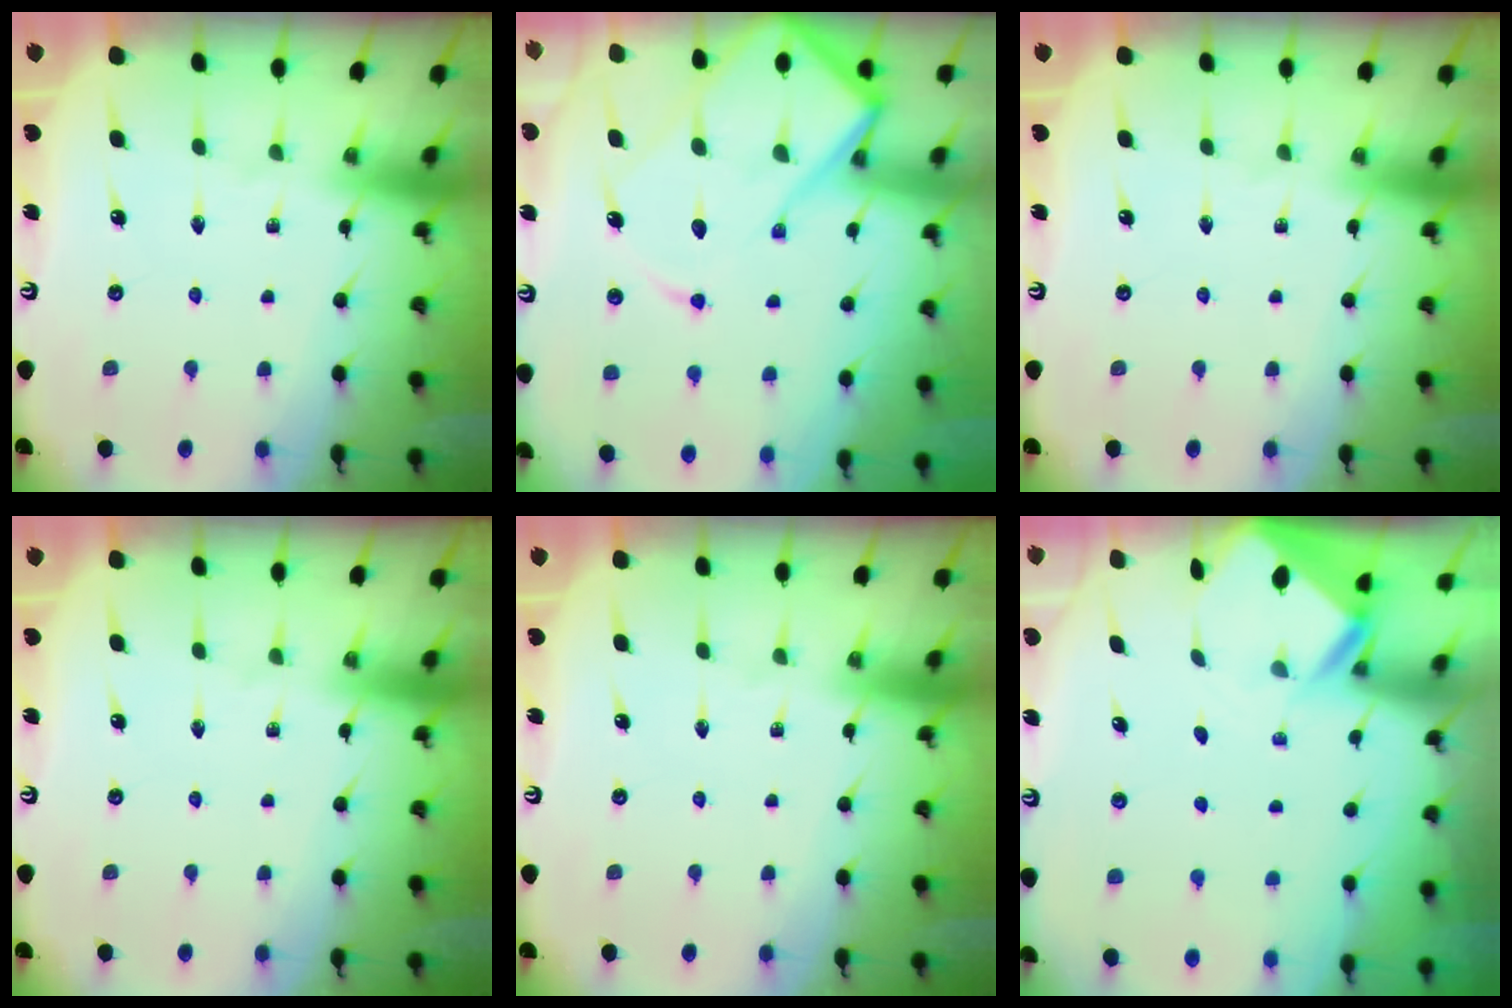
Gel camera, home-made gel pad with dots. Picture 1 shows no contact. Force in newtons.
{"total": 16.3, "press": 16.2, "slide": 1.7}
{"total": 0.0}
{"total": 0.0}
{"total": 0.0}
{"total": 2.4, "press": 2.4, "slide": 0.1}